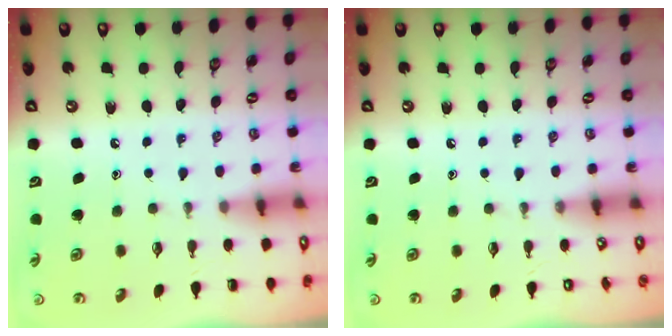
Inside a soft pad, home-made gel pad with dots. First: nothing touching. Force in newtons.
{"total": 0.0}